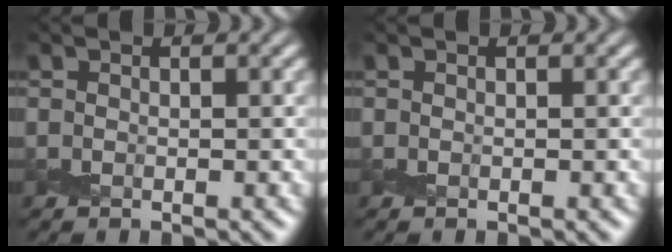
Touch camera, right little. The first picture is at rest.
{"total": 0.0}